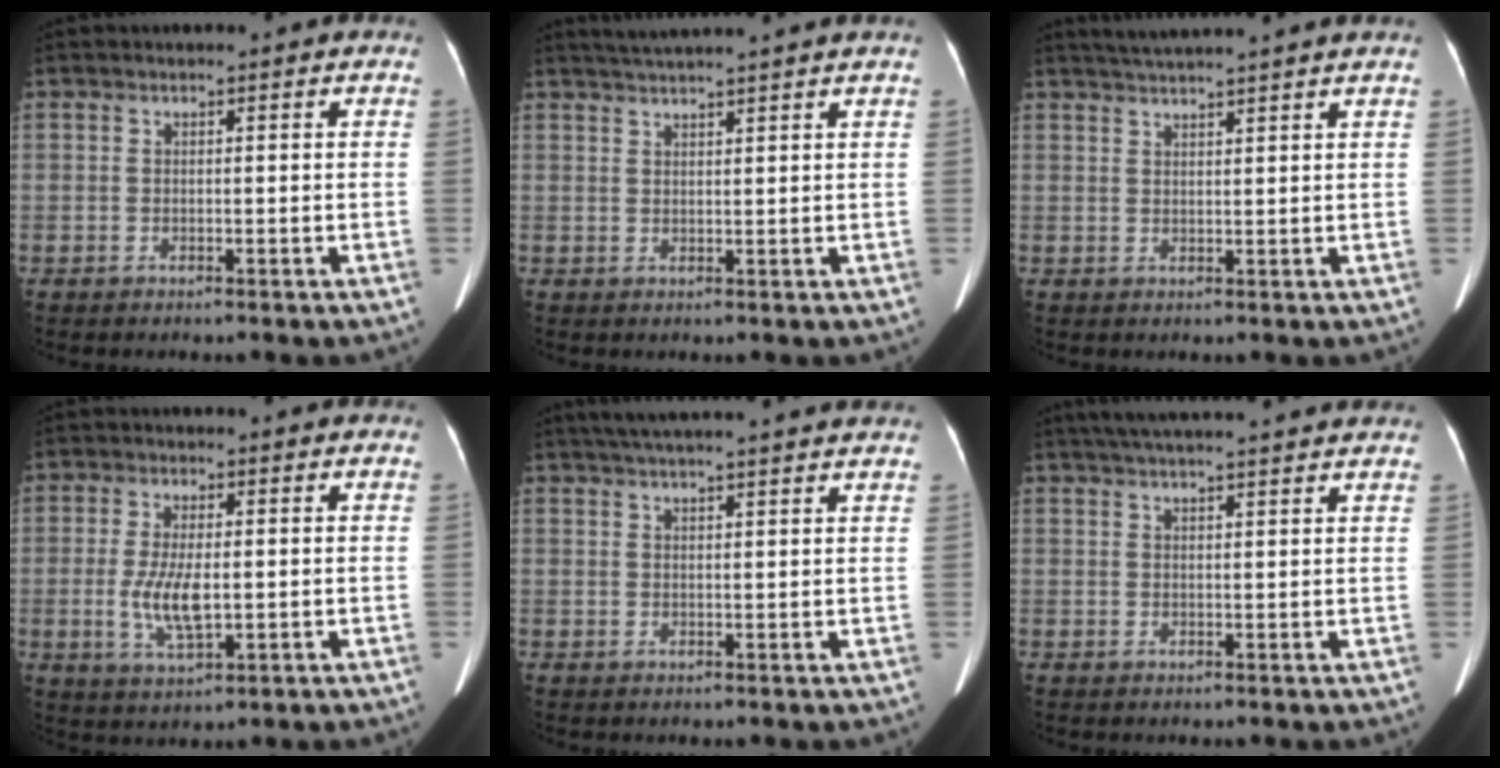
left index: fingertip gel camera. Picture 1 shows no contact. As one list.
[{"total": 6.8, "force": [6.0, -1.3, 2.9], "torque": [-0.045, 0.027, 0.086]}, {"total": 7.4, "force": [6.6, -1.2, 3.1], "torque": [-0.050, 0.027, 0.093]}, {"total": 6.3, "force": [-0.6, 2.1, 6.0], "torque": [-0.127, -0.008, -0.005]}, {"total": 14.9, "force": [13.1, 0.2, 7.1], "torque": [-0.118, 0.036, 0.172]}, {"total": 14.6, "force": [12.8, 0.6, 6.8], "torque": [-0.114, 0.044, 0.173]}]